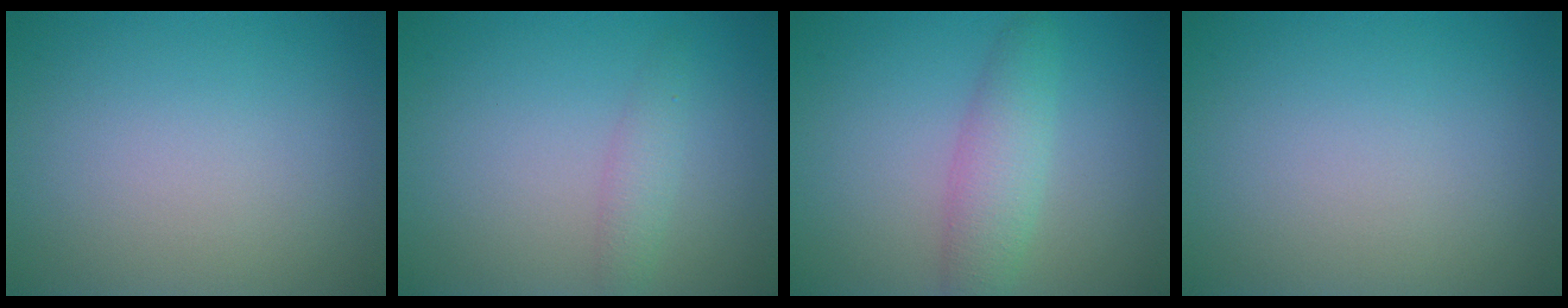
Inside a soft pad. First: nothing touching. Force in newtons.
{"total": 1.6, "press": 1.6, "slide": 0.0}
{"total": 3.3, "press": 3.3, "slide": 0.1}
{"total": 0.0}